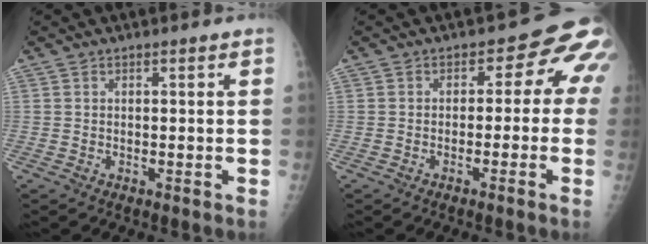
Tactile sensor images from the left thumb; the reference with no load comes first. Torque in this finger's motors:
{"motor_torque": [0.34, 1.65, 0.39, 0.24, 0.03]}